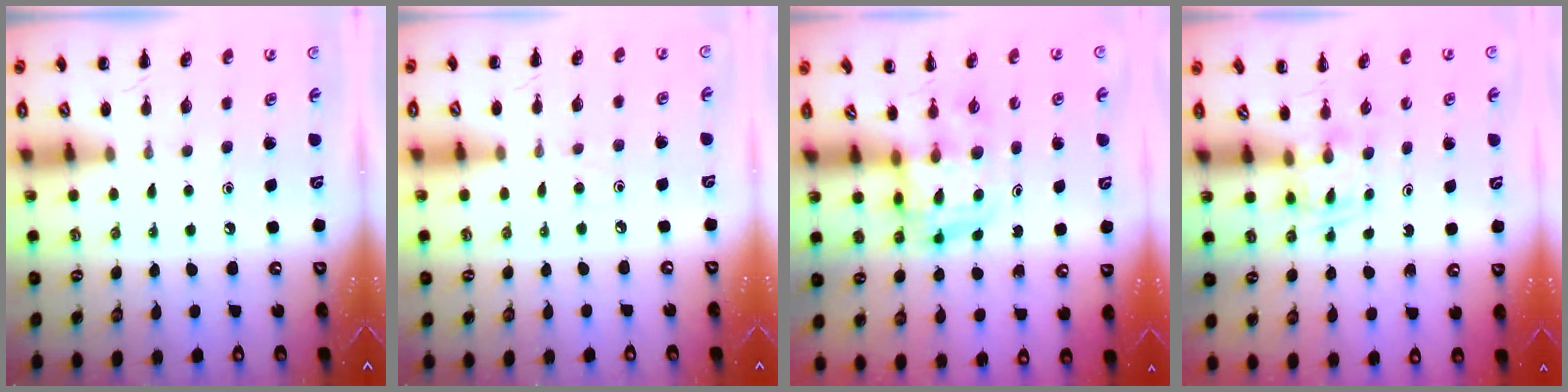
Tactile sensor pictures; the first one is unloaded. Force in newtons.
{"total": 2.4, "press": 2.3, "slide": 0.8}
{"total": 3.7, "press": 3.6, "slide": 0.6}
{"total": 1.5, "press": 1.4, "slide": 0.7}